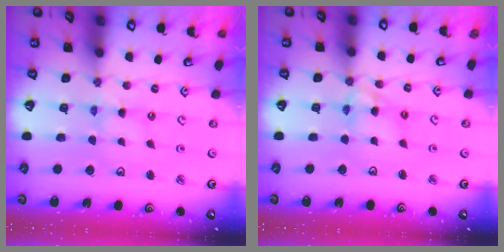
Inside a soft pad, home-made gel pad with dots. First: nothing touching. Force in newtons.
{"total": 8.0, "press": 8.0, "slide": 0.8}